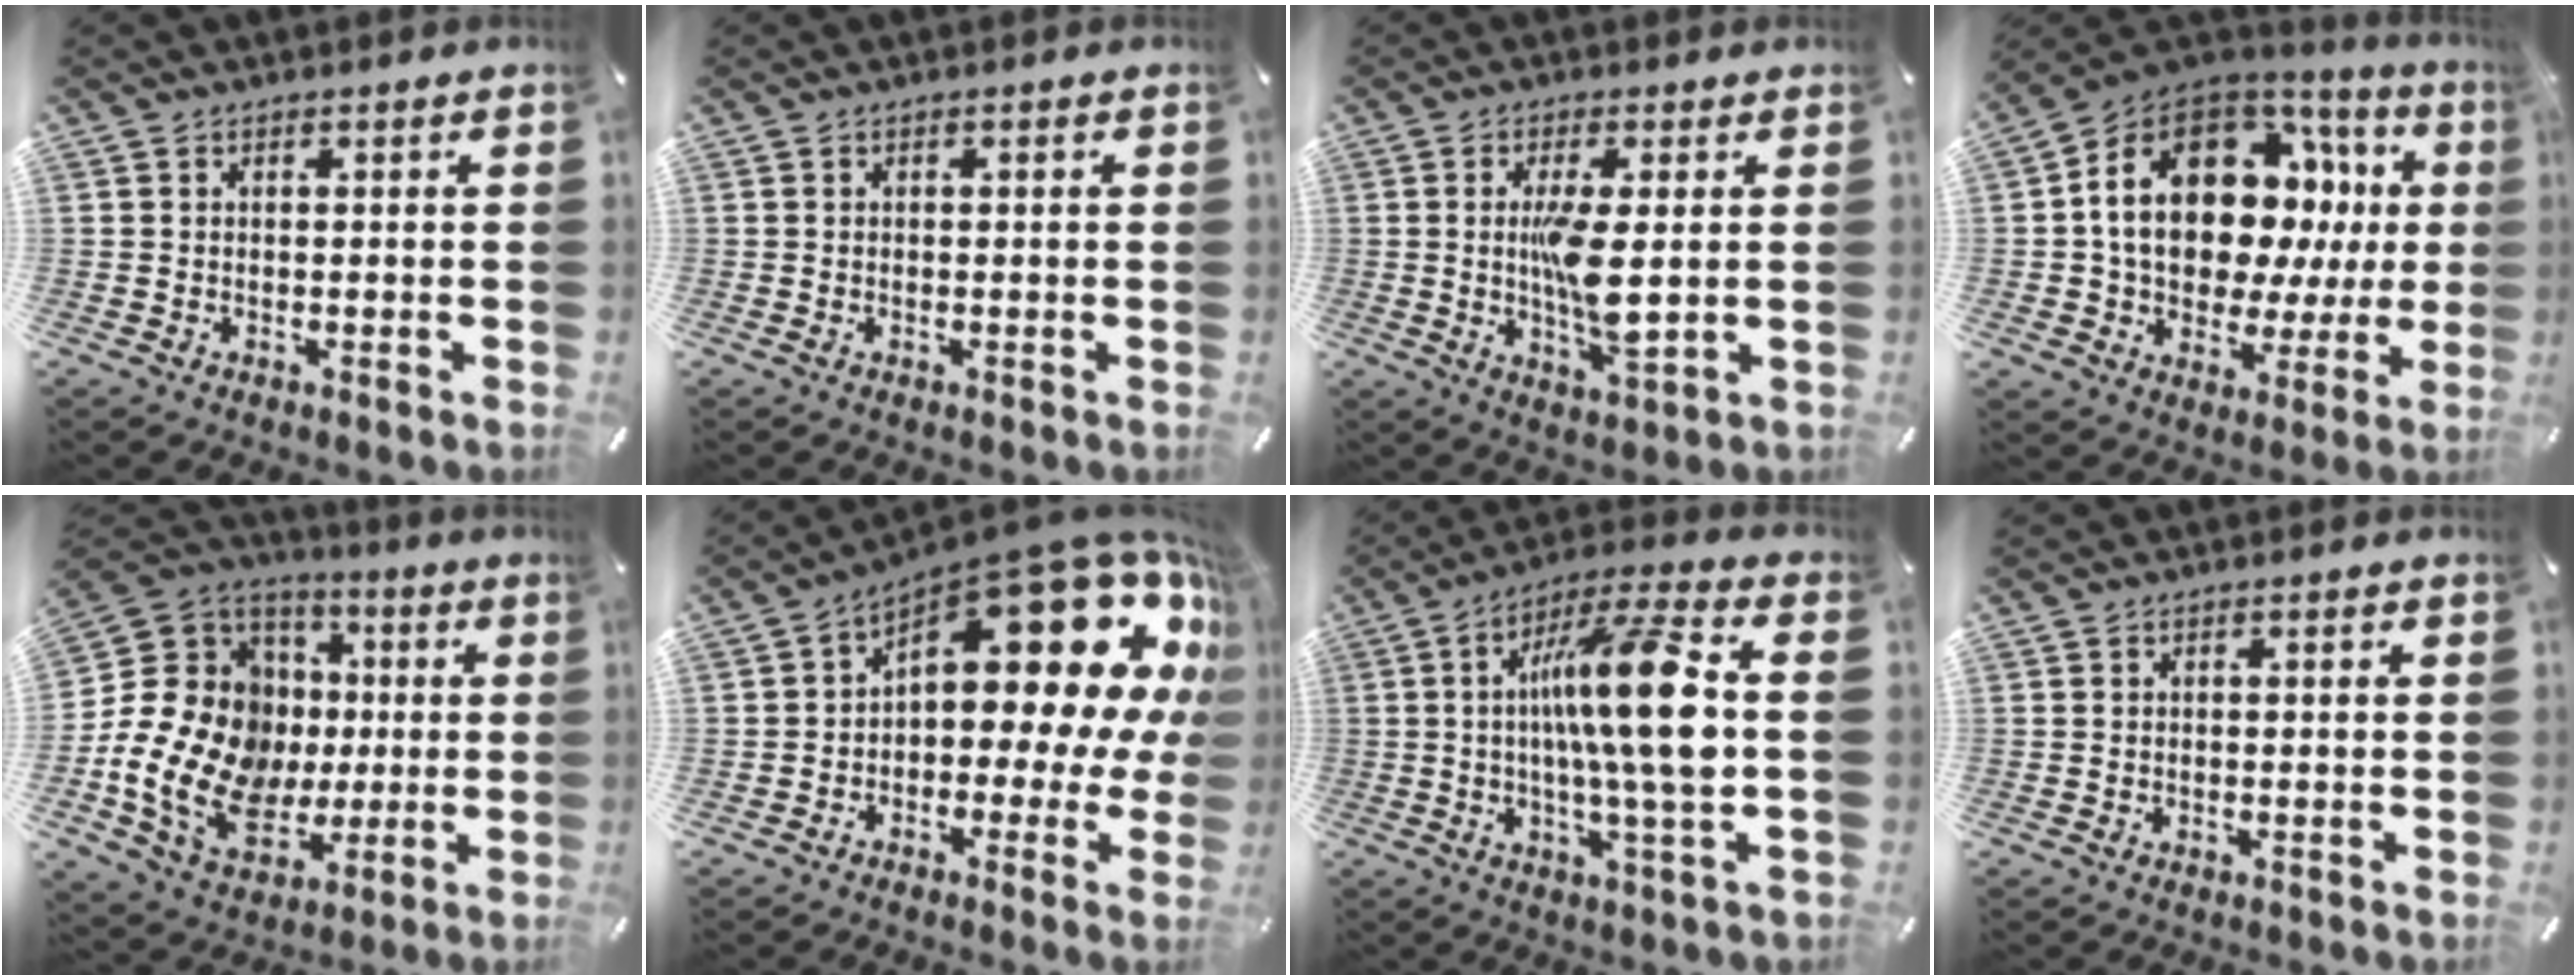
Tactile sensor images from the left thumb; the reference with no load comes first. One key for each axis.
{"total": 0.7, "fx": 0.0, "fy": 0.2, "fz": 0.6, "tx": -0.013, "ty": -0.002, "tz": 0.001}
{"total": 8.9, "fx": 0.9, "fy": 2.7, "fz": 8.5, "tx": -0.171, "ty": -0.021, "tz": 0.010}
{"total": 17.6, "fx": 4.5, "fy": 11.9, "fz": 12.1, "tx": -0.210, "ty": -0.039, "tz": 0.076}
{"total": 20.4, "fx": -3.0, "fy": 17.2, "fz": 10.5, "tx": -0.217, "ty": 0.005, "tz": -0.032}
{"total": 22.8, "fx": 10.3, "fy": 10.0, "fz": 17.8, "tx": -0.224, "ty": -0.092, "tz": 0.173}
{"total": 17.4, "fx": 1.2, "fy": 2.5, "fz": 17.2, "tx": -0.305, "ty": -0.012, "tz": 0.005}
{"total": 0.7, "fx": 0.2, "fy": 0.1, "fz": 0.7, "tx": -0.015, "ty": -0.001, "tz": 0.004}